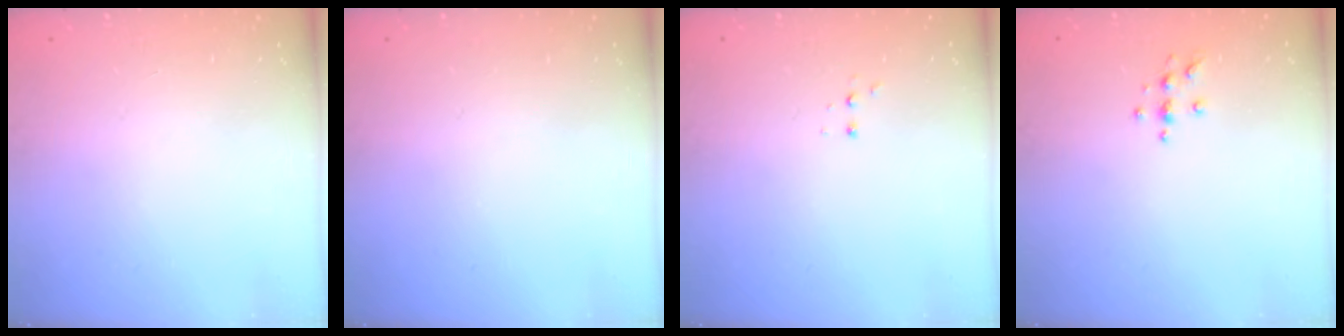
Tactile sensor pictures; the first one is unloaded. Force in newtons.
{"total": 0.0}
{"total": 2.8, "press": 2.8, "slide": 0.5}
{"total": 5.4, "press": 5.4, "slide": 0.7}